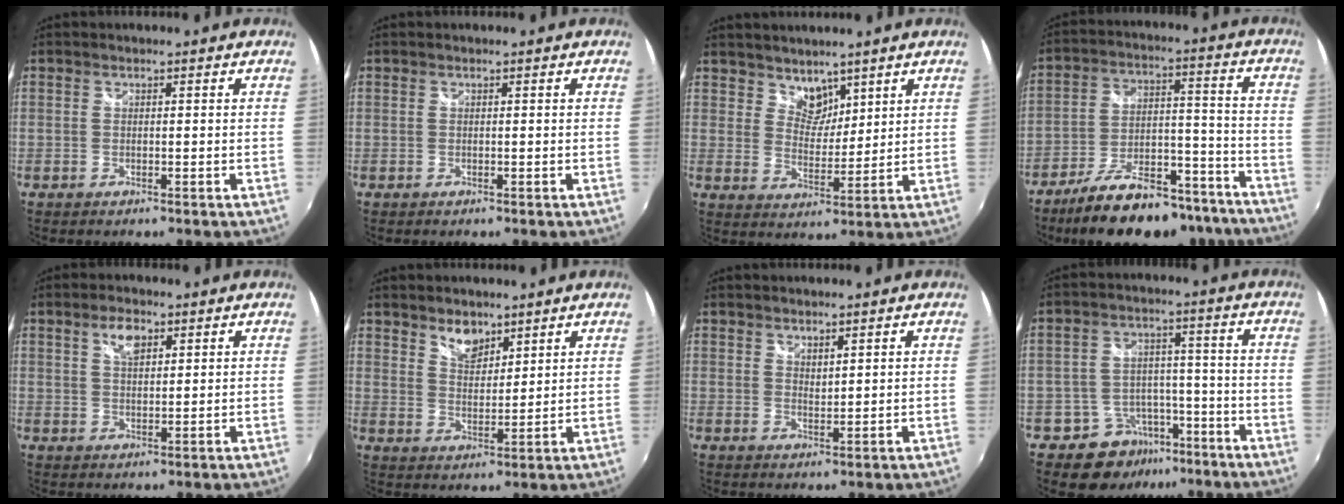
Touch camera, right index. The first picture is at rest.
{"total": 0.0}
{"total": 5.1, "force": [4.1, 2.9, 1.1], "torque": [-0.007, 0.002, 0.075]}
{"total": 22.8, "force": [-18.5, 8.5, 10.3], "torque": [-0.180, 0.024, -0.251]}
{"total": 4.2, "force": [2.1, 2.0, 3.0], "torque": [-0.051, 0.007, 0.038]}
{"total": 5.2, "force": [4.0, 2.5, 2.2], "torque": [-0.030, 0.002, 0.071]}
{"total": 2.0, "force": [1.6, 0.7, 0.8], "torque": [-0.010, -0.001, 0.028]}
{"total": 9.1, "force": [-6.1, 6.5, 1.9], "torque": [-0.044, 0.029, -0.080]}